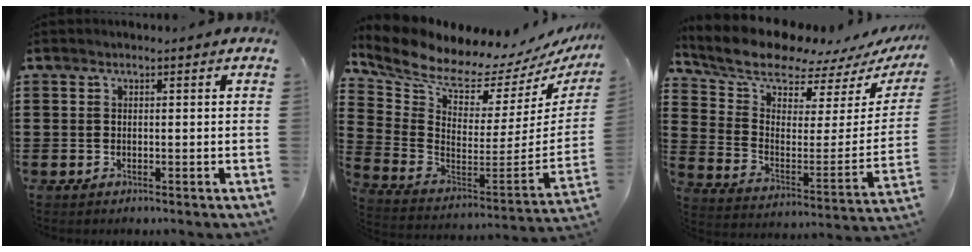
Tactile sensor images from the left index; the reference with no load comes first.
{"total": 6.7, "force": [6.2, 1.5, 2.0], "torque": [-0.081, -0.069, 0.101]}
{"total": 9.1, "force": [8.3, 2.4, 2.7], "torque": [-0.087, -0.069, 0.143]}